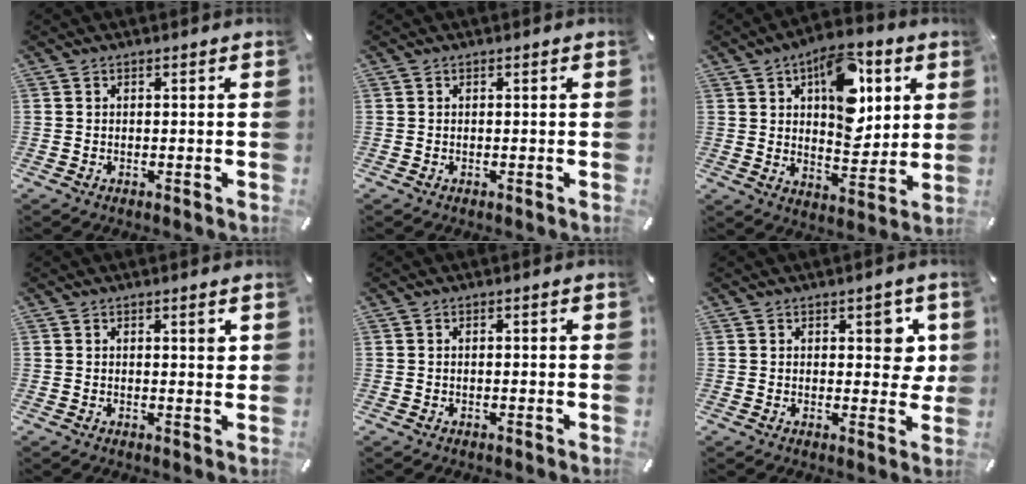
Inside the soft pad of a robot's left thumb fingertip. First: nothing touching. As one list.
[{"total": 0.0}, {"total": 16.0, "force": [6.1, 9.5, 11.4], "torque": [-0.145, -0.017, 0.103]}, {"total": 2.3, "force": [1.0, 0.5, 2.0], "torque": [-0.026, -0.004, 0.012]}, {"total": 0.8, "force": [-0.1, 0.2, 0.8], "torque": [-0.014, 0.000, -0.002]}, {"total": 6.2, "force": [2.2, 3.8, 4.3], "torque": [-0.033, -0.009, 0.029]}]